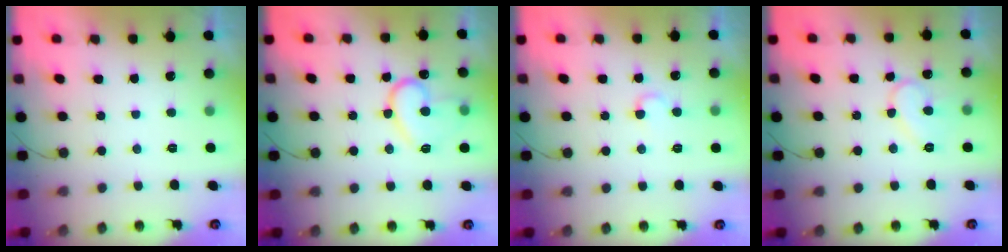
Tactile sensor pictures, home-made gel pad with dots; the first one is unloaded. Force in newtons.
{"total": 13.3, "press": 13.3, "slide": 1.1}
{"total": 4.4, "press": 4.4, "slide": 0.3}
{"total": 9.7, "press": 9.7, "slide": 0.9}